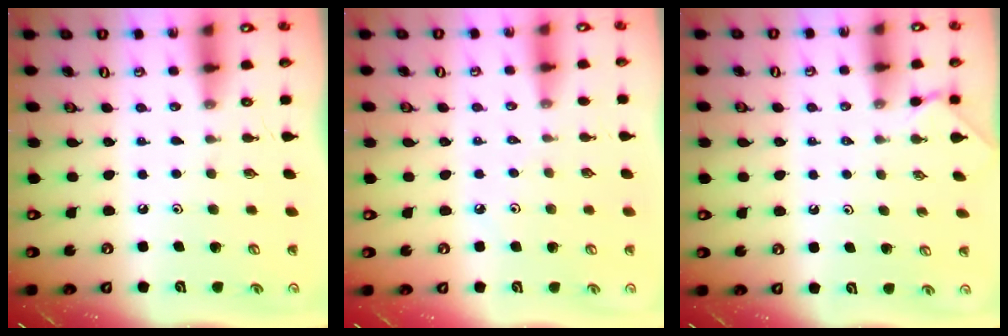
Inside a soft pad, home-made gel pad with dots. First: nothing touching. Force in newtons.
{"total": 2.0, "press": 2.0, "slide": 0.5}
{"total": 1.4, "press": 1.4, "slide": 0.2}